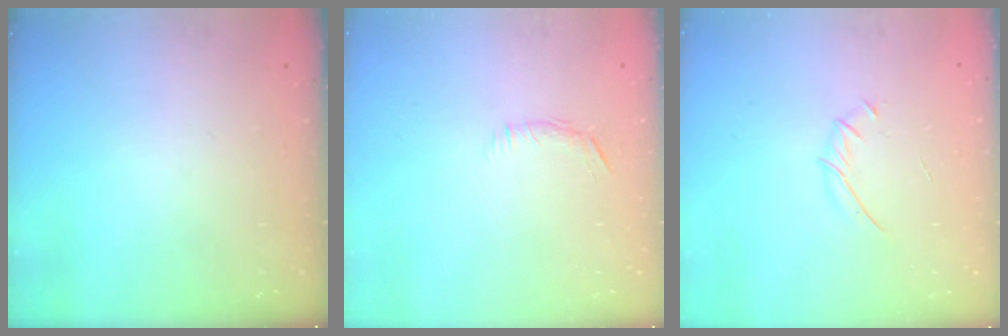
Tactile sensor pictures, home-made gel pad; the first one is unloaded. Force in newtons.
{"total": 6.2, "press": 5.9, "slide": 1.9}
{"total": 3.5, "press": 3.4, "slide": 1.0}